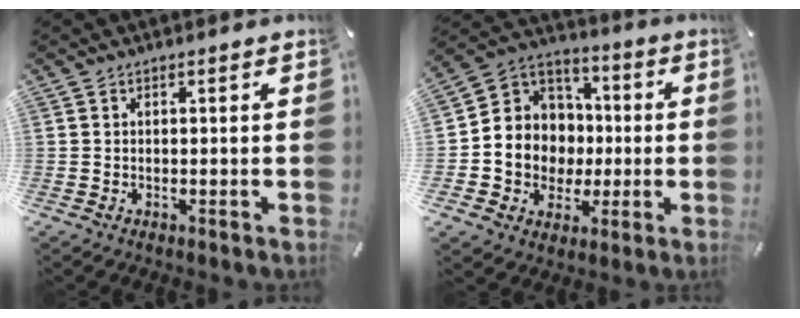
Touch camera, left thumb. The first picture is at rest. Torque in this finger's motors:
{"motor_torque": [2.14, 2.30, 0.96, 0.73, 0.05]}